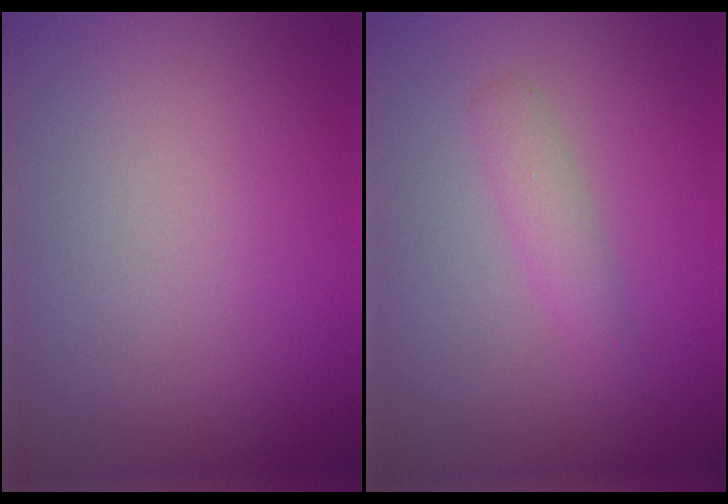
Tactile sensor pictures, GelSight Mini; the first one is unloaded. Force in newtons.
{"total": 1.7, "press": 1.7, "slide": 0.0}